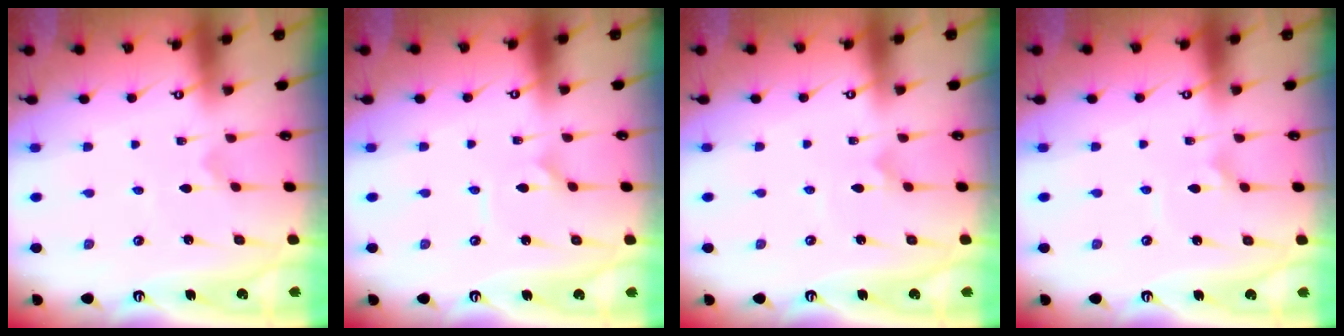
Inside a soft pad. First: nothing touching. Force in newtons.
{"total": 1.0, "press": 1.0, "slide": 0.0}
{"total": 1.8, "press": 1.8, "slide": 0.1}
{"total": 2.4, "press": 2.4, "slide": 0.2}